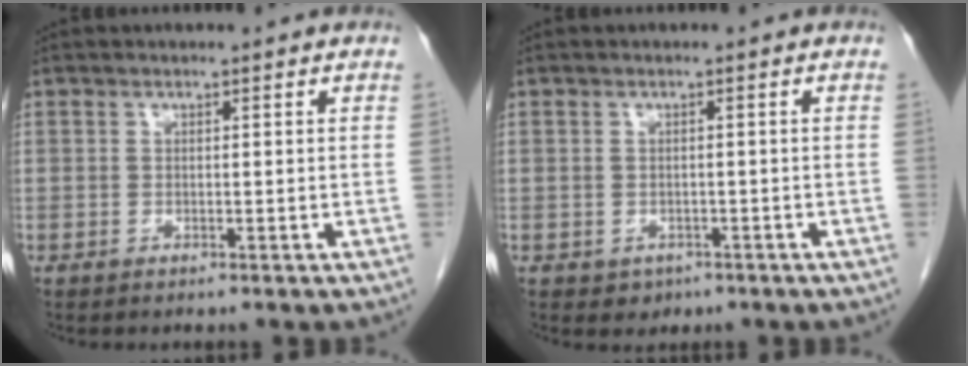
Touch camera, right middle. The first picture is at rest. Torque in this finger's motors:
{"motor_torque": [0.14, 0.03, -0.01, -0.01]}